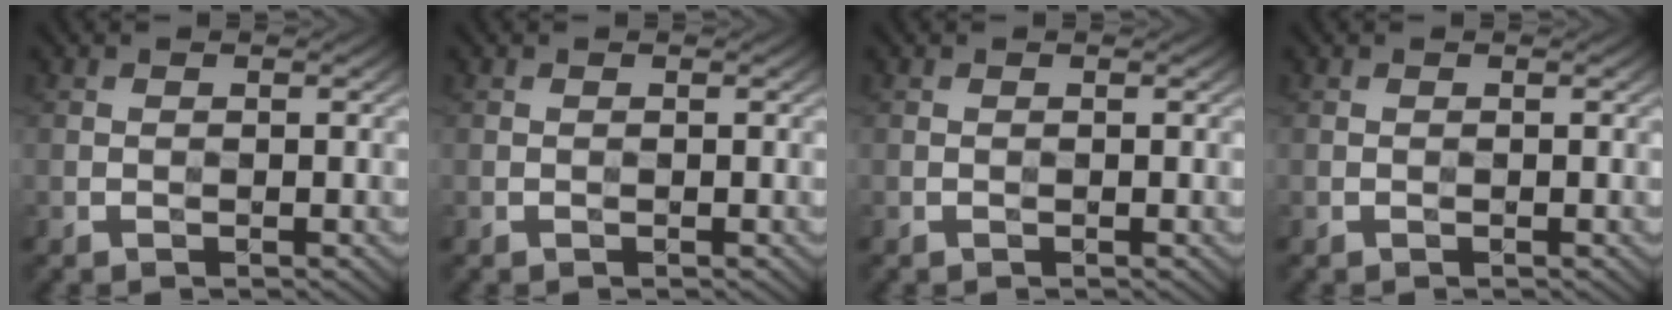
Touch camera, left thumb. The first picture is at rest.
{"total": 0.0}
{"total": 0.0}
{"total": 0.0}